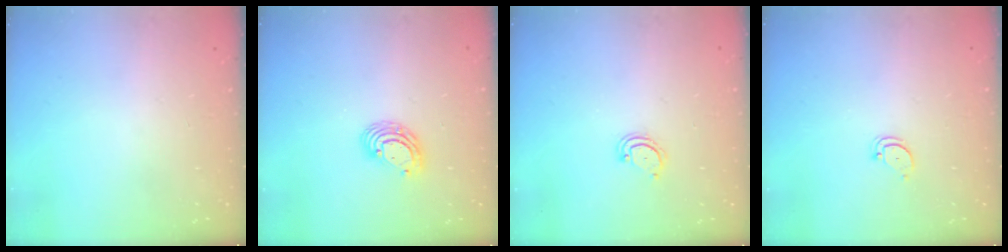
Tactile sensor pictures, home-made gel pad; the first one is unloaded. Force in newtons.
{"total": 5.8, "press": 5.8, "slide": 0.4}
{"total": 2.5, "press": 2.5, "slide": 0.2}
{"total": 2.6, "press": 2.6, "slide": 0.1}